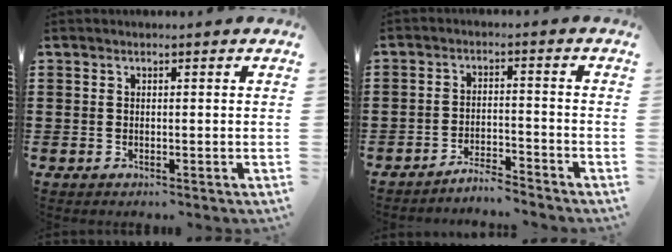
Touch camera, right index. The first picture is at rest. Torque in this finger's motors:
{"motor_torque": [0.13, 1.15, -0.01, -0.03]}